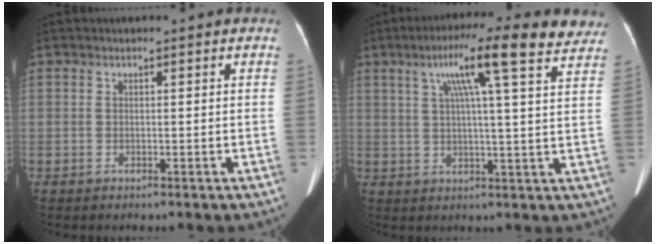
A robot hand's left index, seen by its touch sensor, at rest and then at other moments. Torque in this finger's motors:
{"motor_torque": [0.44, -0.39, 0.56, 0.17]}